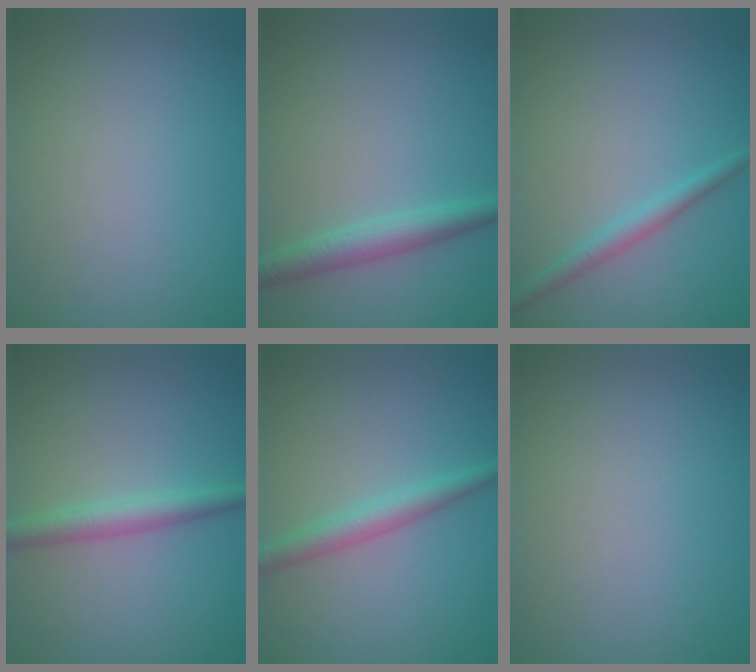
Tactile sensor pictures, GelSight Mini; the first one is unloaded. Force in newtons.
{"total": 2.8, "press": 2.8, "slide": 0.0}
{"total": 1.8, "press": 1.8, "slide": 0.0}
{"total": 2.7, "press": 2.7, "slide": 0.0}
{"total": 2.5, "press": 2.5, "slide": 0.1}
{"total": 0.0}